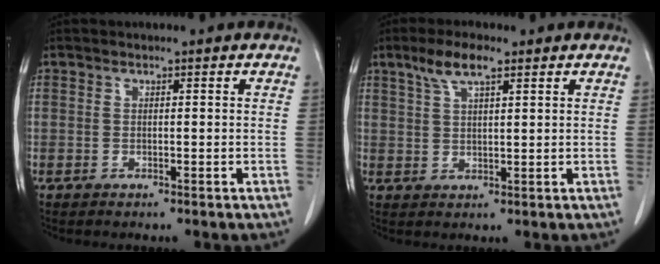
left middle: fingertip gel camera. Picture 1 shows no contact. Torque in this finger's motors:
{"motor_torque": [0.49, -0.30, 0.07, 0.03]}